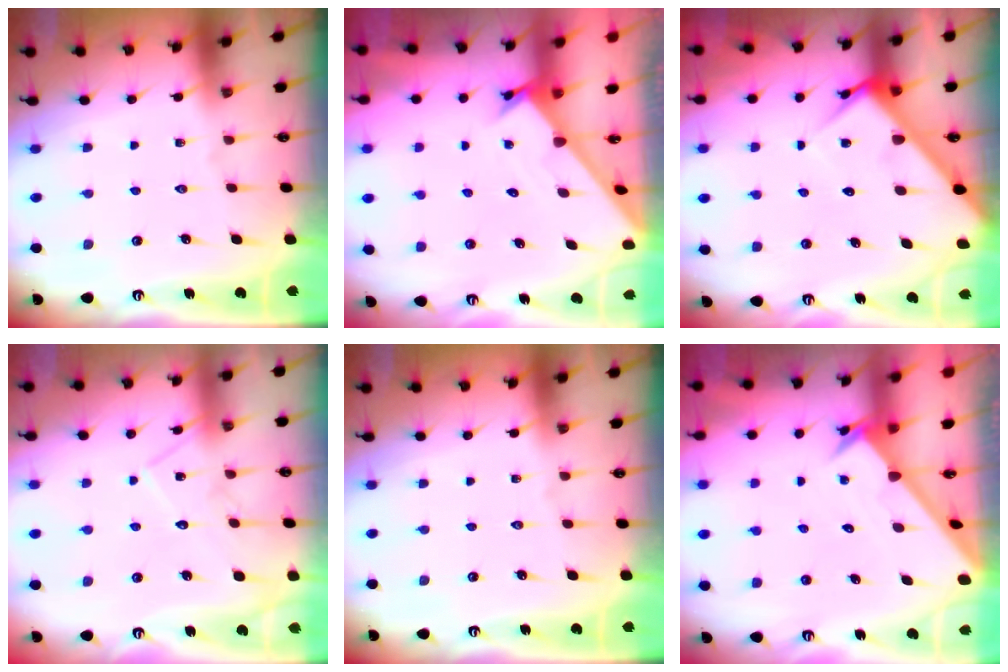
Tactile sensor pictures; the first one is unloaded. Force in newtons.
{"total": 1.7, "press": 1.7, "slide": 0.1}
{"total": 5.3, "press": 5.3, "slide": 0.4}
{"total": 9.9, "press": 9.9, "slide": 0.4}
{"total": 0.0}
{"total": 2.4, "press": 2.4, "slide": 0.2}